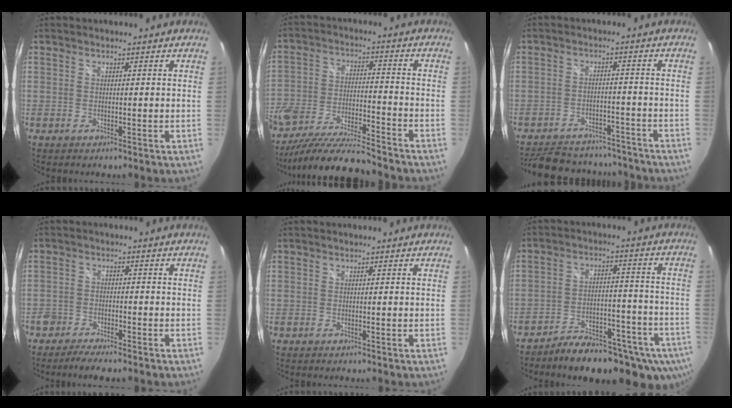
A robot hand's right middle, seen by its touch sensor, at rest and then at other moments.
{"total": 16.1, "force": [-13.7, 2.5, 8.1], "torque": [-0.166, -0.033, -0.239]}
{"total": 18.9, "force": [-16.1, 7.2, 6.8], "torque": [-0.152, 0.022, -0.207]}
{"total": 5.5, "force": [-4.7, 1.5, 2.4], "torque": [-0.070, -0.014, -0.088]}
{"total": 0.0}
{"total": 18.2, "force": [-12.6, 7.8, 10.5], "torque": [-0.166, -0.016, -0.161]}